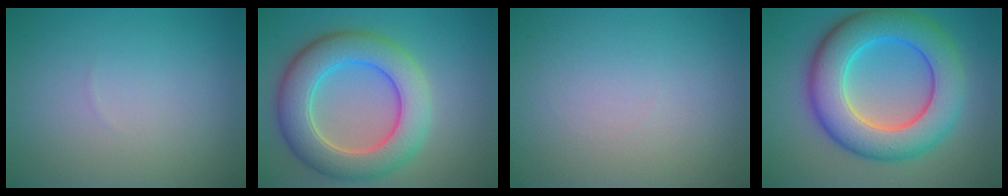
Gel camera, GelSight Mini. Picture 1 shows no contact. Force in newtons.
{"total": 8.2, "press": 8.2, "slide": 0.4}
{"total": 0.0}
{"total": 10.2, "press": 10.2, "slide": 0.2}